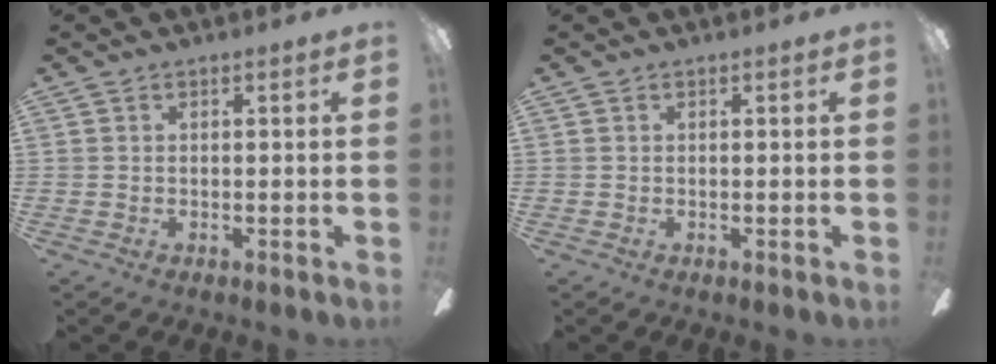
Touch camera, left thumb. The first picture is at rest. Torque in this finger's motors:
{"motor_torque": [0.00, 0.00, -0.03, -0.03, 0.00]}